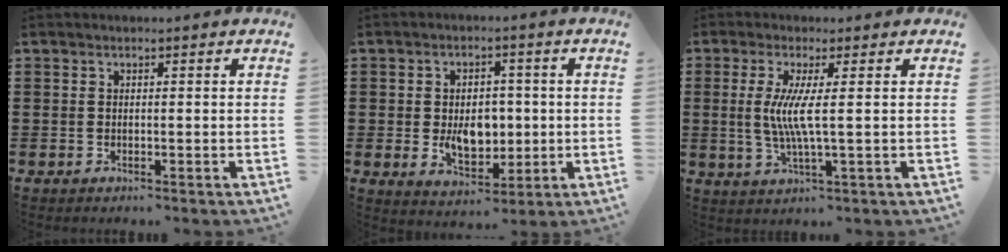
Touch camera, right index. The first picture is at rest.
{"total": 6.8, "force": [-0.4, 4.6, 4.9], "torque": [-0.070, 0.003, -0.010]}
{"total": 5.9, "force": [0.5, -0.2, 5.9], "torque": [-0.126, -0.014, 0.000]}